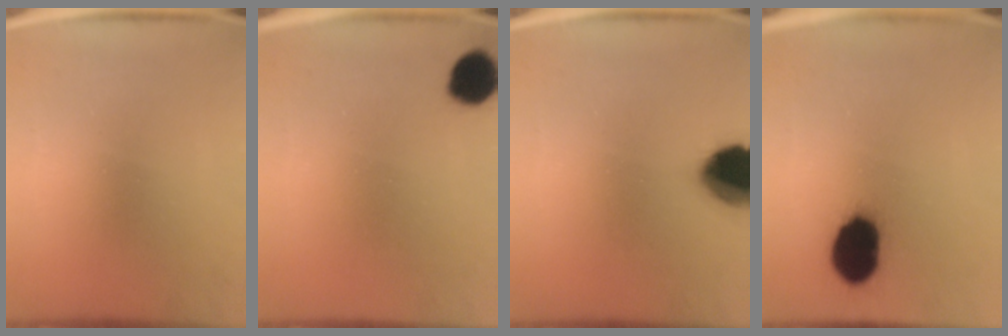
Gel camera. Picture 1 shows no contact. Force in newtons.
{"total": 7.2}
{"total": 14.7}
{"total": 14.2}